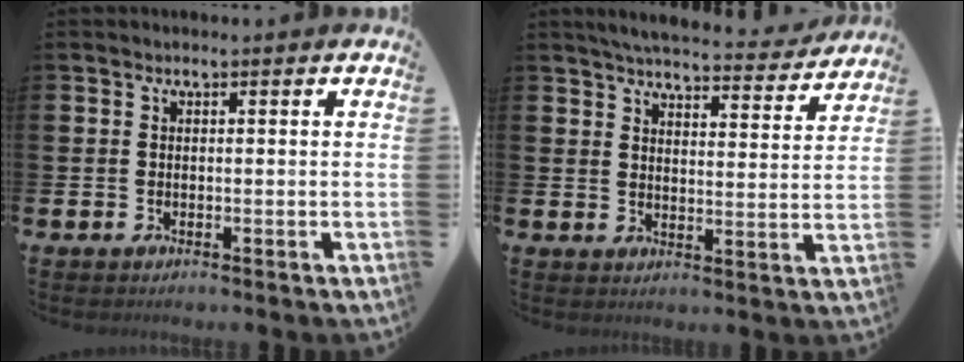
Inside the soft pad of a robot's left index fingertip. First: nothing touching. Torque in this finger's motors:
{"motor_torque": [0.78, -0.98, 0.16, 0.05]}